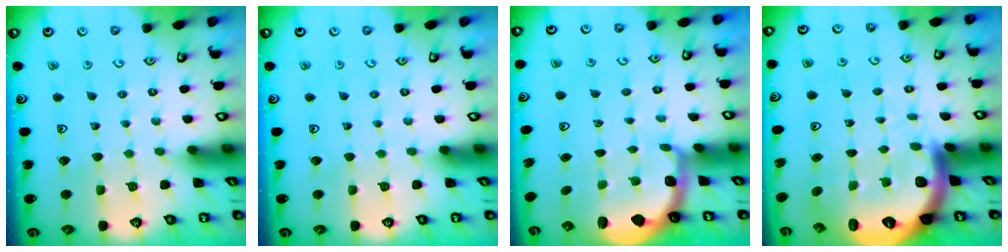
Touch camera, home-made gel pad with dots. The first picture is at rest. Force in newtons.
{"total": 0.0}
{"total": 2.5, "press": 1.5, "slide": 2.0}
{"total": 5.5, "press": 5.5, "slide": 0.8}